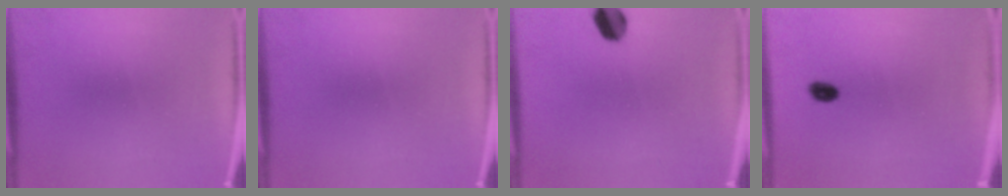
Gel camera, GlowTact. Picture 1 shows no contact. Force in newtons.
{"total": 0.0}
{"total": 5.6}
{"total": 1.9}